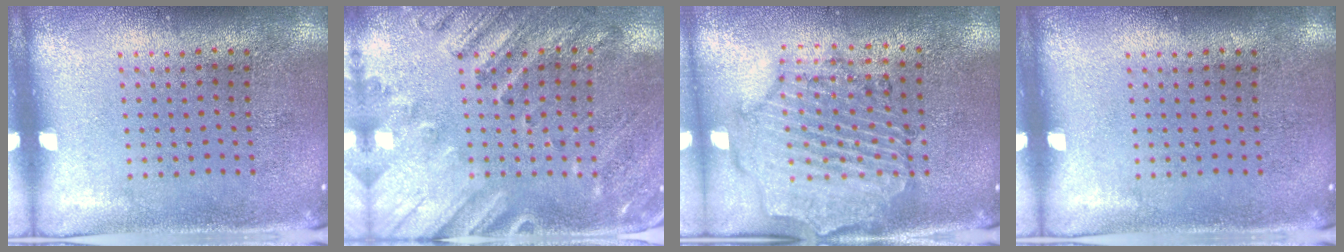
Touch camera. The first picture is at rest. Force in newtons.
{"total": 2.5, "press": 2.0, "slide": 1.5}
{"total": 1.6, "press": 1.6, "slide": 0.4}
{"total": 0.0}